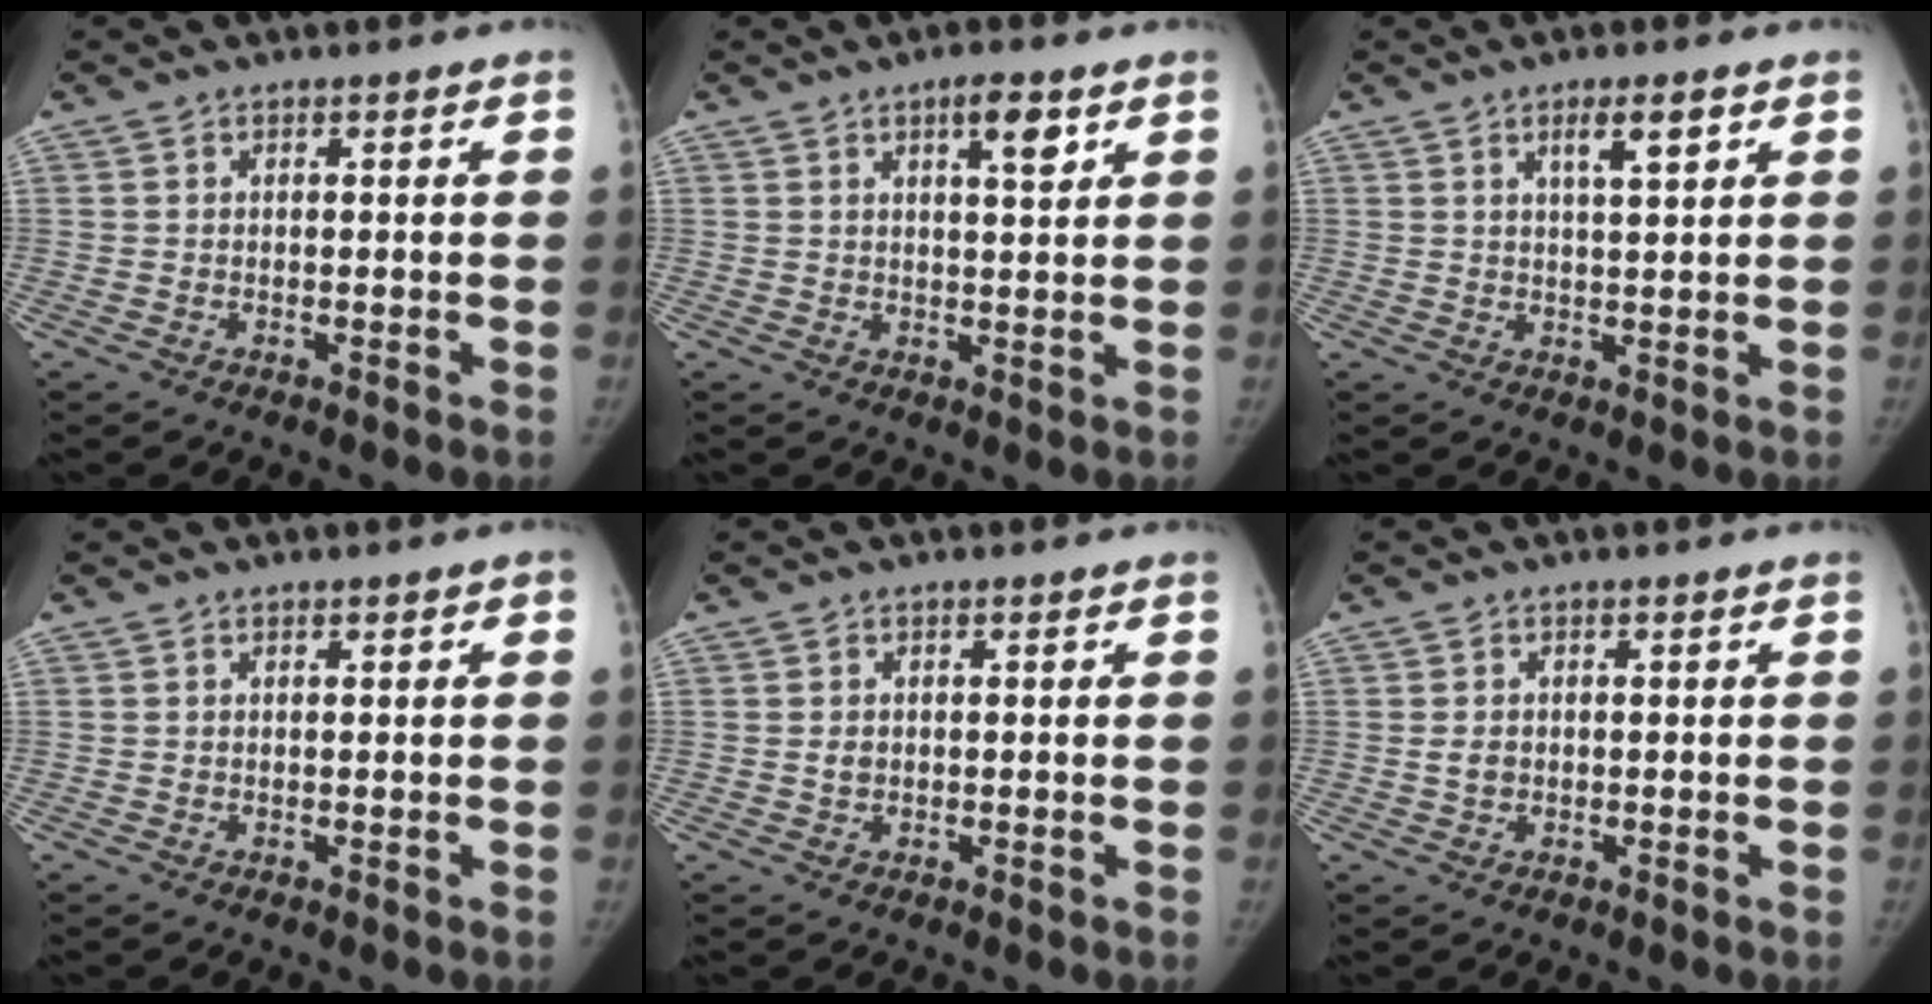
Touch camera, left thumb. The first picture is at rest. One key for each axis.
{"total": 4.7, "fx": 2.5, "fy": 1.3, "fz": 3.8, "tx": -0.051, "ty": -0.013, "tz": 0.038}
{"total": 4.5, "fx": 2.3, "fy": 1.0, "fz": 3.7, "tx": -0.061, "ty": -0.010, "tz": 0.042}
{"total": 0.7, "fx": 0.3, "fy": 0.3, "fz": 0.6, "tx": -0.006, "ty": 0.002, "tz": 0.004}
{"total": 1.2, "fx": 0.0, "fy": 1.0, "fz": 0.7, "tx": -0.011, "ty": 0.001, "tz": 0.002}
{"total": 1.8, "fx": 0.0, "fy": 1.4, "fz": 1.1, "tx": -0.017, "ty": 0.001, "tz": 0.002}